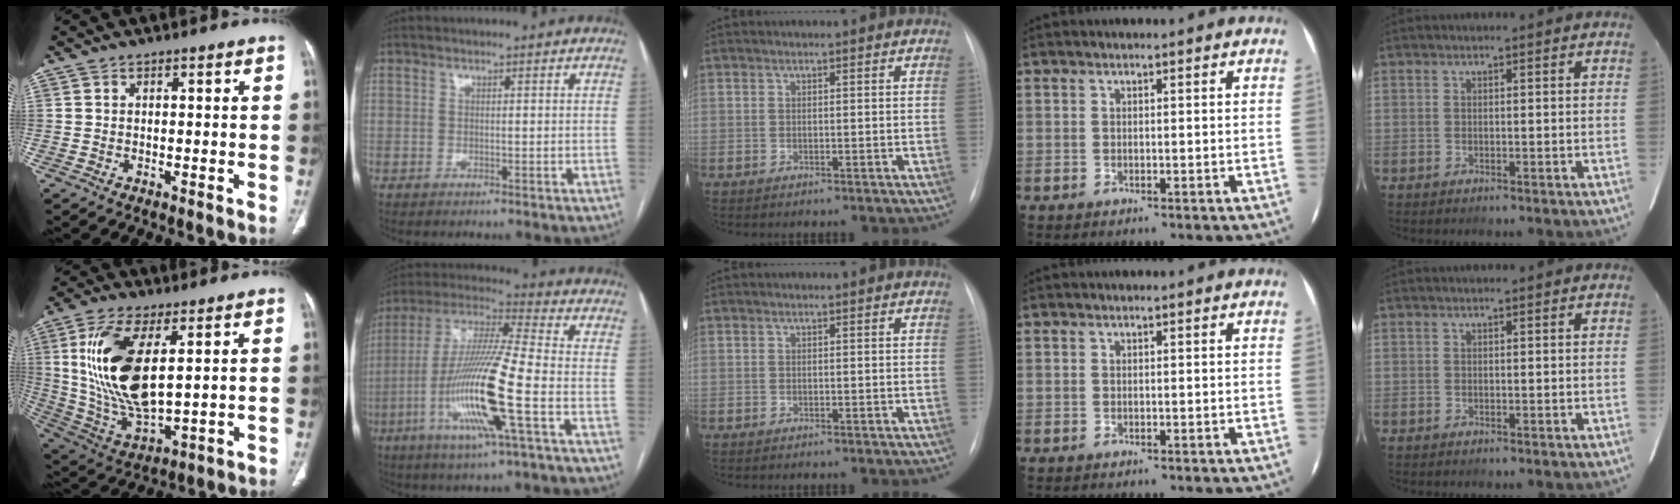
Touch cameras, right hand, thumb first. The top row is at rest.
{"thumb": {"total": 18.5, "force": [4.5, 7.9, 16.1], "torque": [-0.327, -0.027, 0.098]}, "index": {"total": 17.4, "force": [-5.4, 0.3, 16.5], "torque": [-0.335, -0.014, -0.106]}}